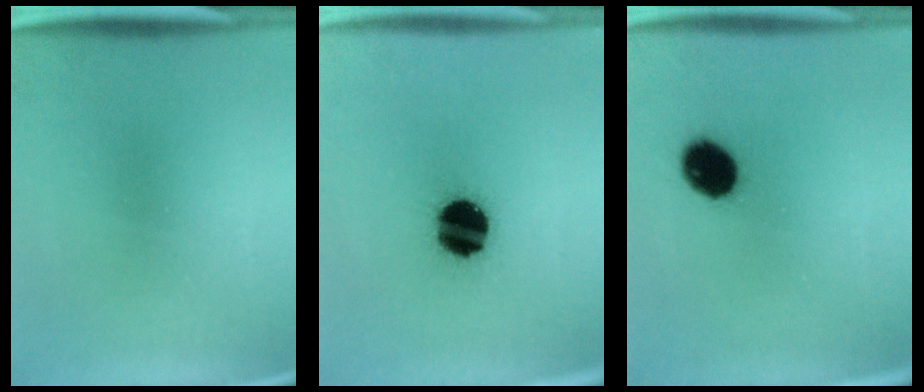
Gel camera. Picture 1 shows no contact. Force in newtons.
{"total": 15.4}
{"total": 9.2}